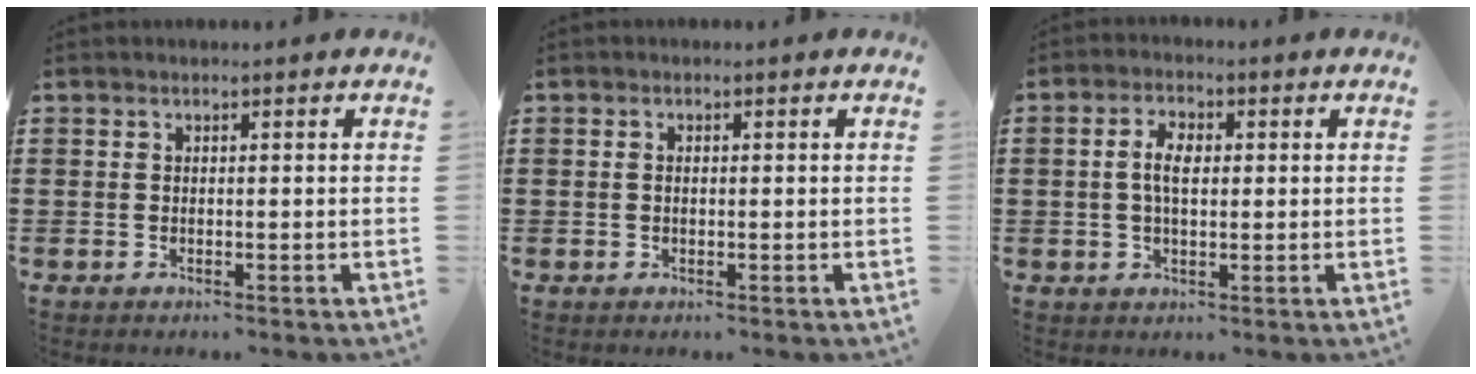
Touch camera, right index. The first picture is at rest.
{"total": 0.6, "force": [-0.1, 0.4, 0.5], "torque": [-0.012, 0.001, -0.002]}
{"total": 4.1, "force": [0.2, 2.1, 3.6], "torque": [-0.078, 0.007, -0.001]}